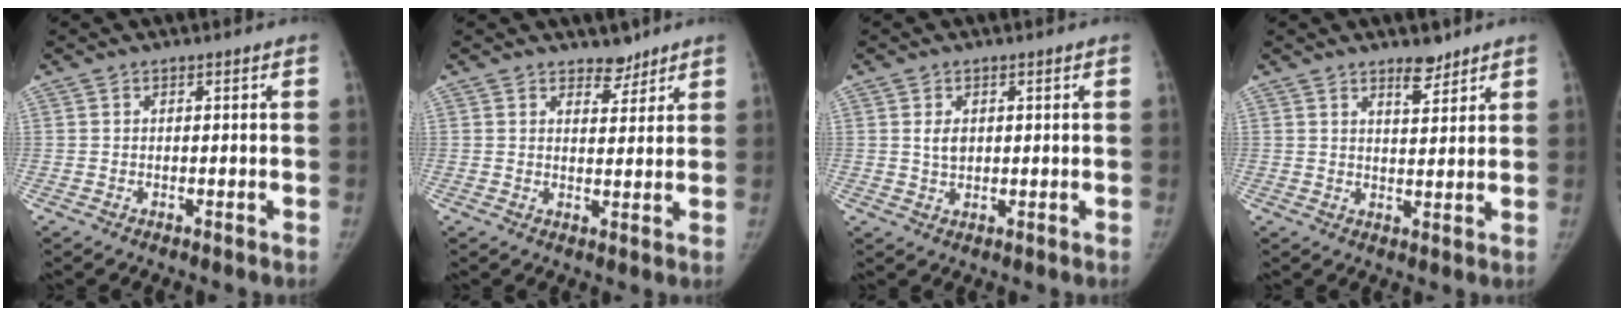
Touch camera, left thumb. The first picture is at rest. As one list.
[{"total": 3.5, "force": [2.9, 1.8, 0.7], "torque": [0.011, -0.022, 0.043]}, {"total": 2.6, "force": [0.6, 1.8, 1.8], "torque": [-0.023, -0.005, 0.014]}, {"total": 4.2, "force": [3.3, 1.6, 2.1], "torque": [-0.017, -0.025, 0.052]}]